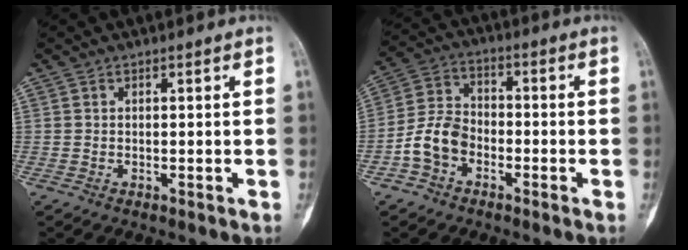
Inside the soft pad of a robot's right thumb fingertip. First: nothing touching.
{"total": 8.0, "force": [-3.3, 5.6, 4.5], "torque": [-0.082, 0.033, -0.072]}